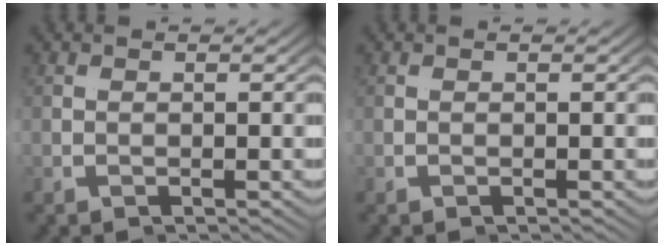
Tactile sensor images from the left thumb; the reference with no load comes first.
{"total": 0.0}